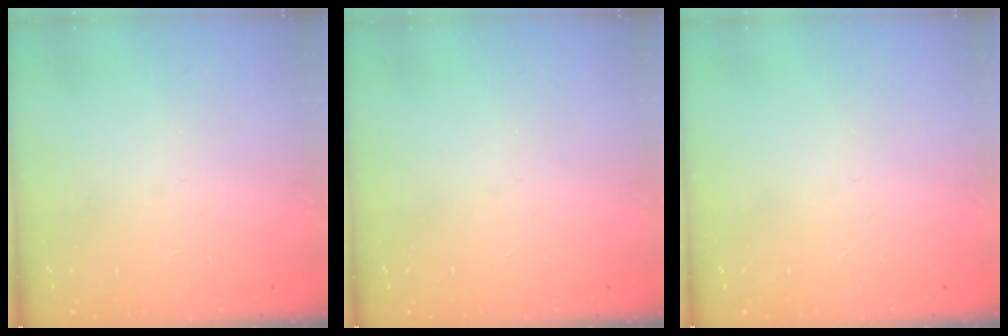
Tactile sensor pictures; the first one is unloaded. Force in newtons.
{"total": 0.0}
{"total": 0.0}